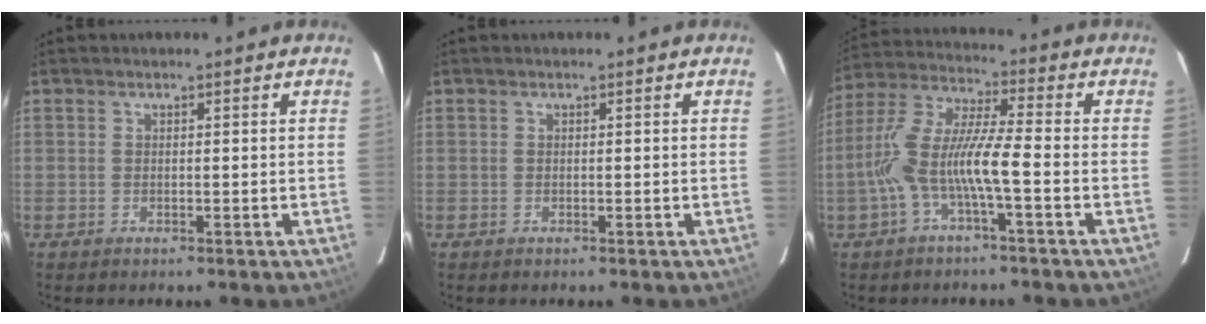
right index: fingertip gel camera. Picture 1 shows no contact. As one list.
[{"total": 0.0}, {"total": 10.6, "force": [-3.4, 1.0, 9.9], "torque": [-0.212, 0.008, -0.065]}]